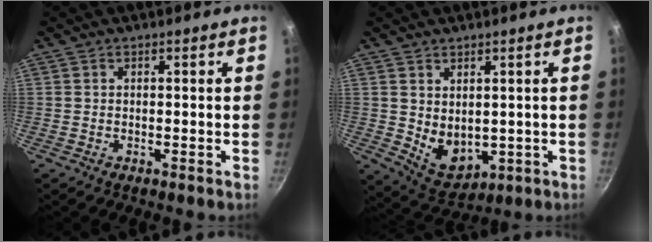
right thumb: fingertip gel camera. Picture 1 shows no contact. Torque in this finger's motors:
{"motor_torque": [-0.43, 0.60, -0.16, 0.21, 0.05]}